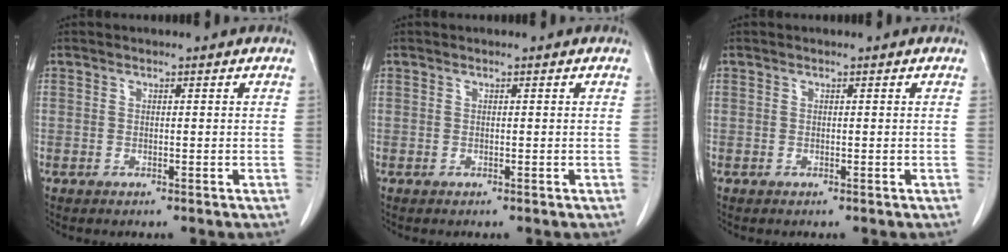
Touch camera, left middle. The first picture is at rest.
{"total": 0.0}
{"total": 0.0}